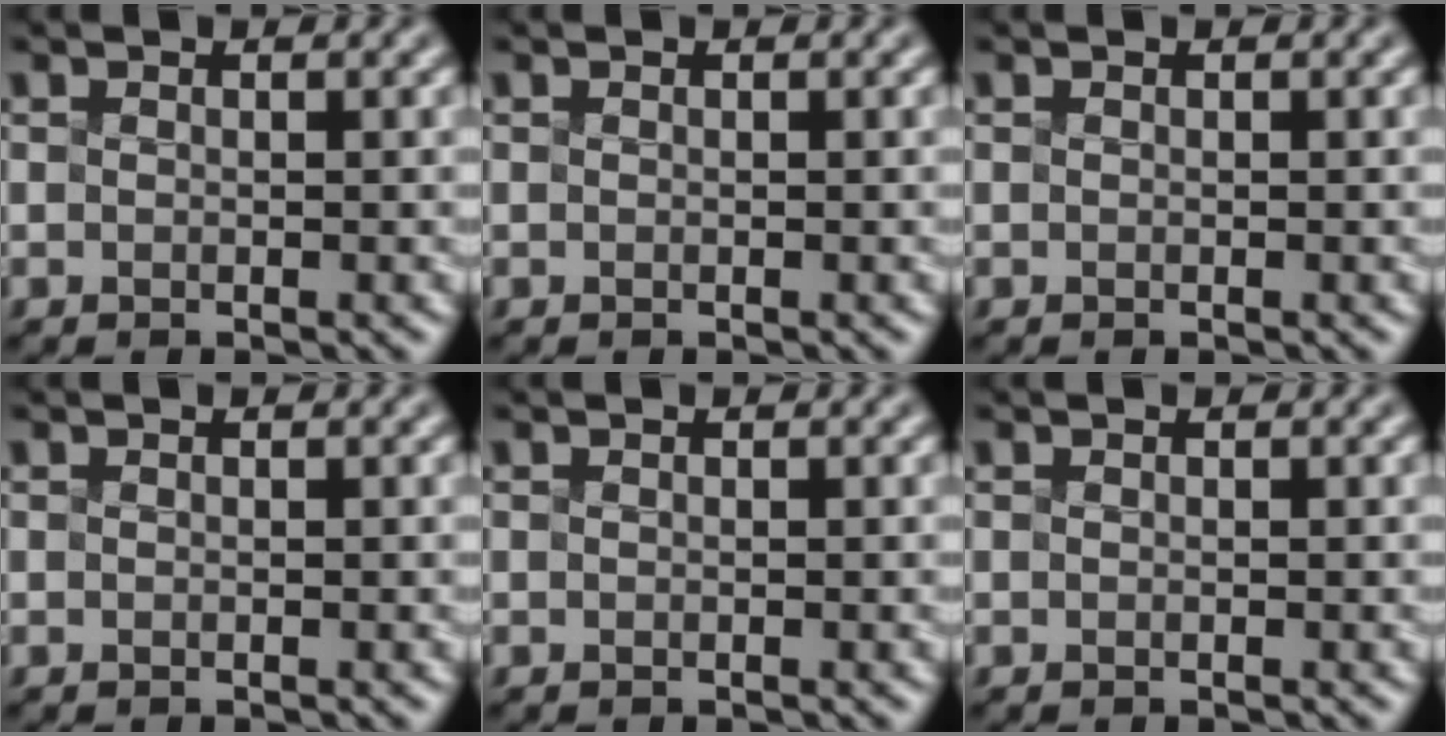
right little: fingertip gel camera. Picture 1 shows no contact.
{"total": 0.0}
{"total": 0.0}
{"total": 0.0}
{"total": 0.0}
{"total": 0.0}